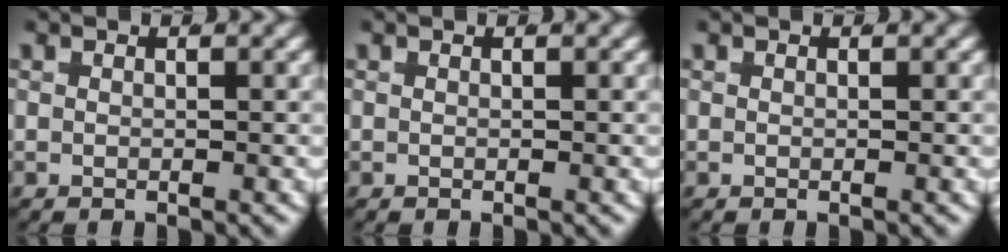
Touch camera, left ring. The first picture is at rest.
{"total": 0.0}
{"total": 0.0}